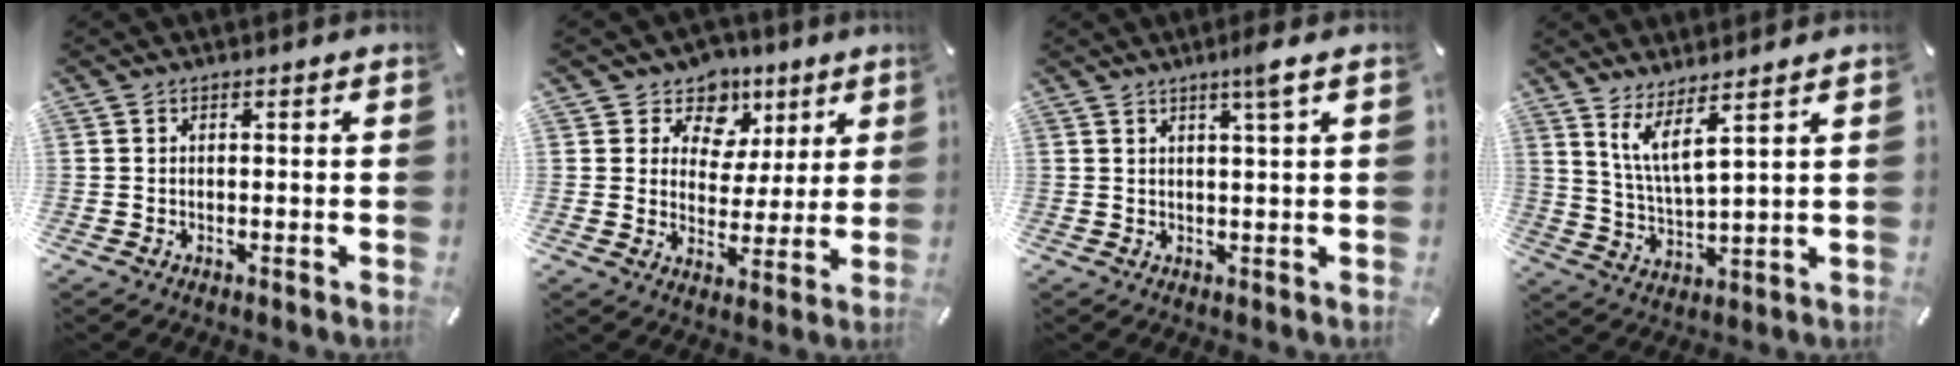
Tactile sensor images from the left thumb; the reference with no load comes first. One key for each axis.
{"total": 8.9, "fx": 4.3, "fy": 7.5, "fz": 2.1, "tx": -0.038, "ty": -0.030, "tz": 0.079}
{"total": 3.8, "fx": 2.3, "fy": -0.3, "fz": 3.0, "tx": -0.057, "ty": -0.007, "tz": 0.036}
{"total": 7.9, "fx": 5.9, "fy": 1.3, "fz": 5.2, "tx": -0.122, "ty": -0.023, "tz": 0.107}